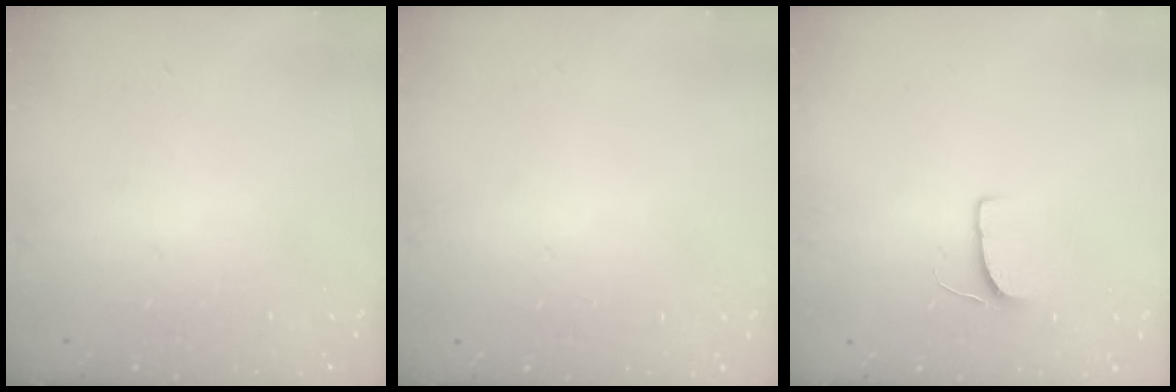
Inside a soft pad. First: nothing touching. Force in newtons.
{"total": 0.0}
{"total": 6.4, "press": 6.4, "slide": 0.5}